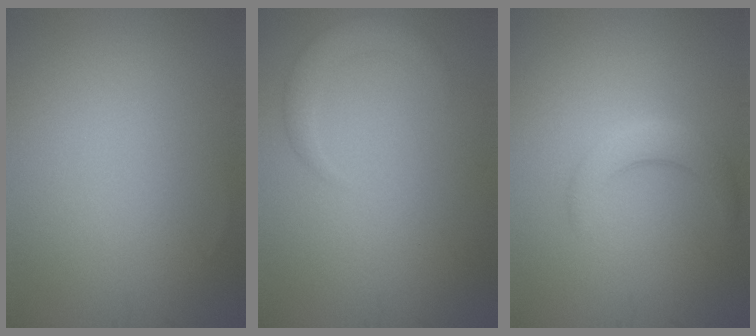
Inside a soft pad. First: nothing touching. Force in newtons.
{"total": 2.4, "press": 2.4, "slide": 0.4}
{"total": 2.8, "press": 2.8, "slide": 0.1}